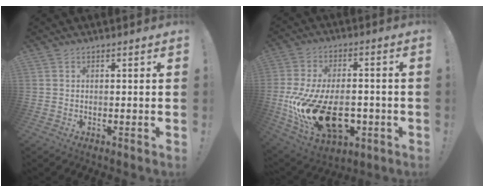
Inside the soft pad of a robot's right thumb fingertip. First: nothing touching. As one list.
[{"total": 22.5, "force": [-5.8, 13.6, 17.0], "torque": [-0.291, 0.024, -0.079]}]